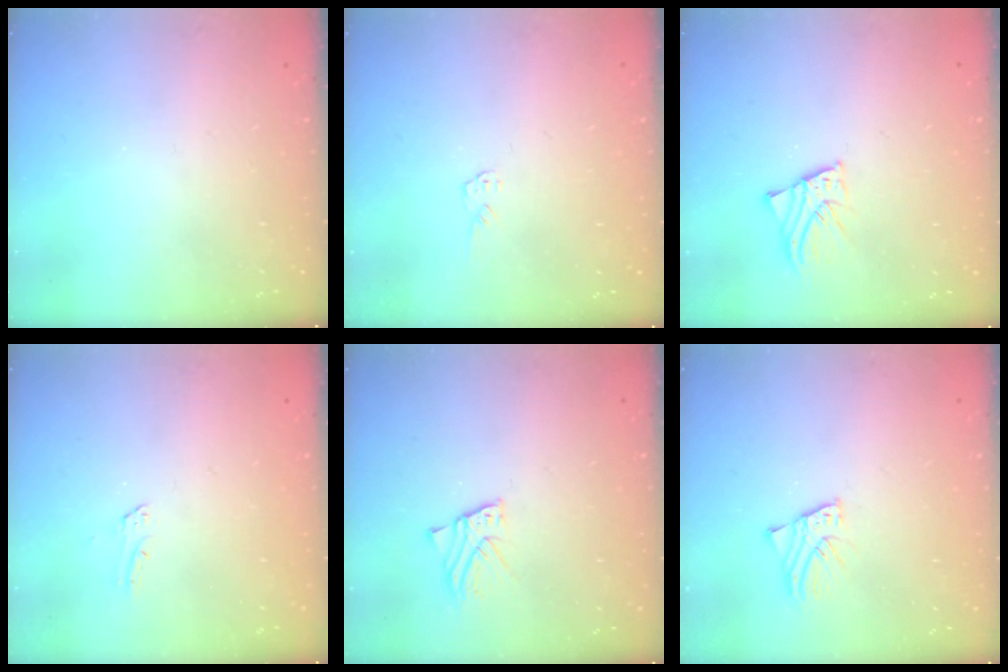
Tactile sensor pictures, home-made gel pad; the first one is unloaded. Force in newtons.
{"total": 4.3, "press": 4.3, "slide": 0.1}
{"total": 2.5, "press": 2.5, "slide": 0.3}
{"total": 1.5, "press": 1.4, "slide": 0.1}
{"total": 2.7, "press": 2.7, "slide": 0.2}
{"total": 2.3, "press": 2.3, "slide": 0.1}